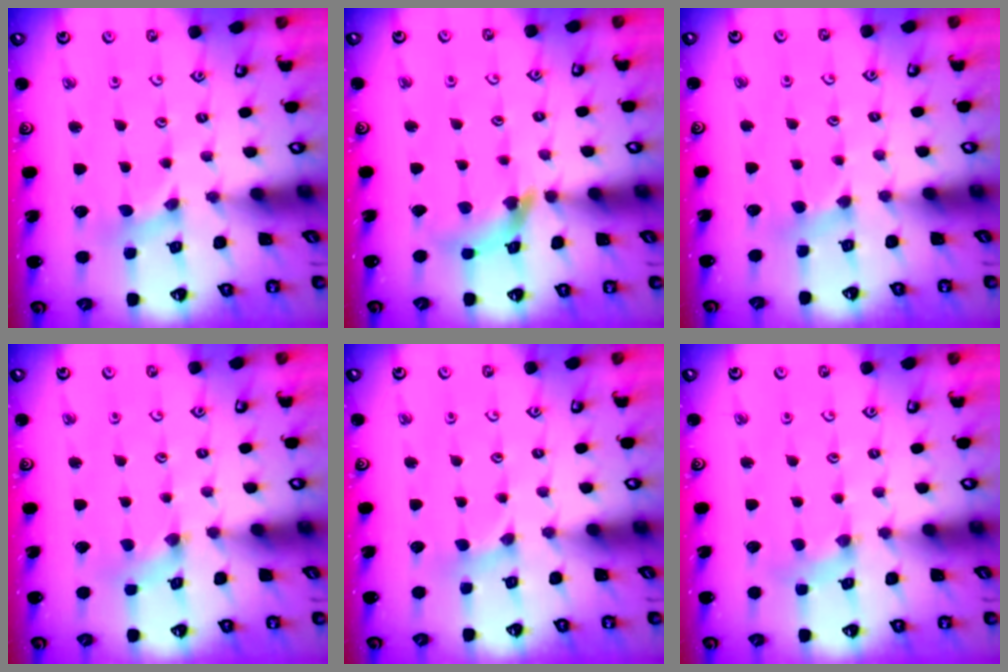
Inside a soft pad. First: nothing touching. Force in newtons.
{"total": 9.0, "press": 8.9, "slide": 0.9}
{"total": 2.5, "press": 2.5, "slide": 0.4}
{"total": 1.4, "press": 1.3, "slide": 0.3}
{"total": 0.9, "press": 0.9, "slide": 0.2}
{"total": 1.9, "press": 1.8, "slide": 0.4}